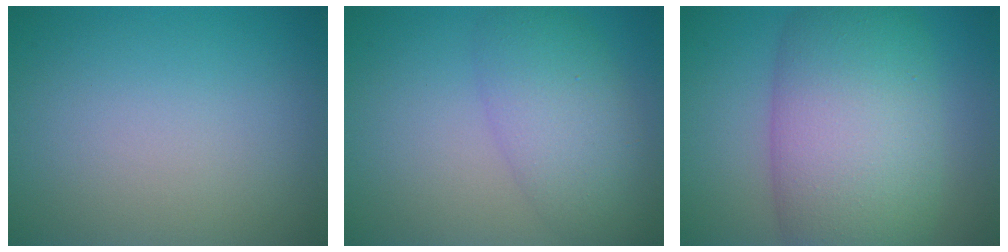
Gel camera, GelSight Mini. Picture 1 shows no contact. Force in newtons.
{"total": 5.2, "press": 5.1, "slide": 0.3}
{"total": 11.6, "press": 11.6, "slide": 0.4}